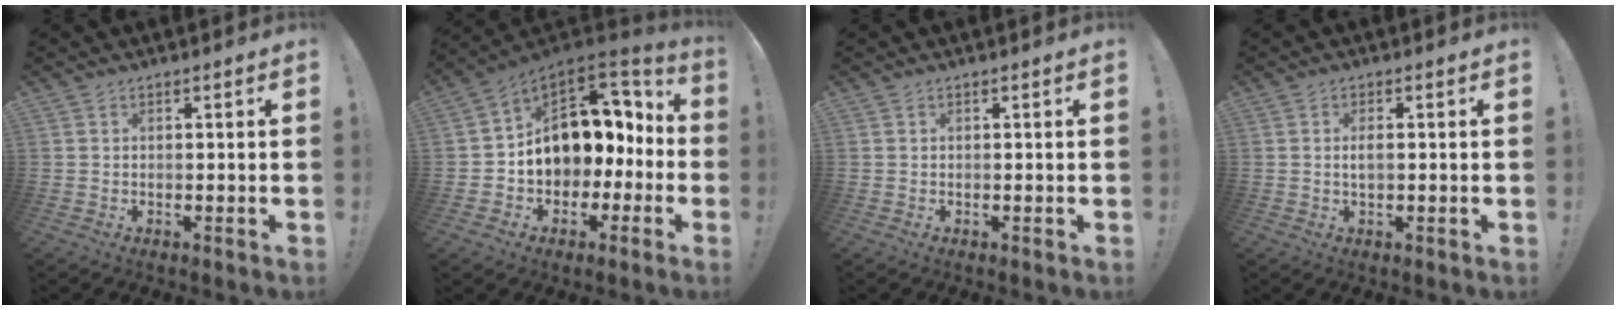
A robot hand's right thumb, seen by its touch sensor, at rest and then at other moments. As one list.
[{"total": 14.2, "force": [3.6, 10.7, 8.7], "torque": [-0.127, -0.026, 0.083]}, {"total": 0.0}, {"total": 2.1, "force": [-0.1, 0.7, 2.0], "torque": [-0.034, 0.003, -0.004]}]